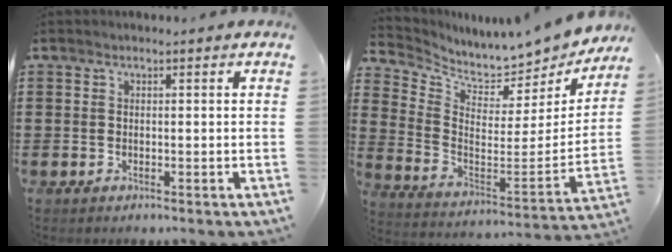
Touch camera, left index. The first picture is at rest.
{"total": 5.5, "force": [5.4, 0.8, 1.0], "torque": [-0.050, -0.068, 0.087]}